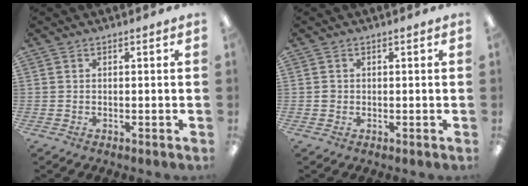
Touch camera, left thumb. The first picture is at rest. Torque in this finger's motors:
{"motor_torque": [-0.13, 0.28, 0.32, 0.00, 0.00]}